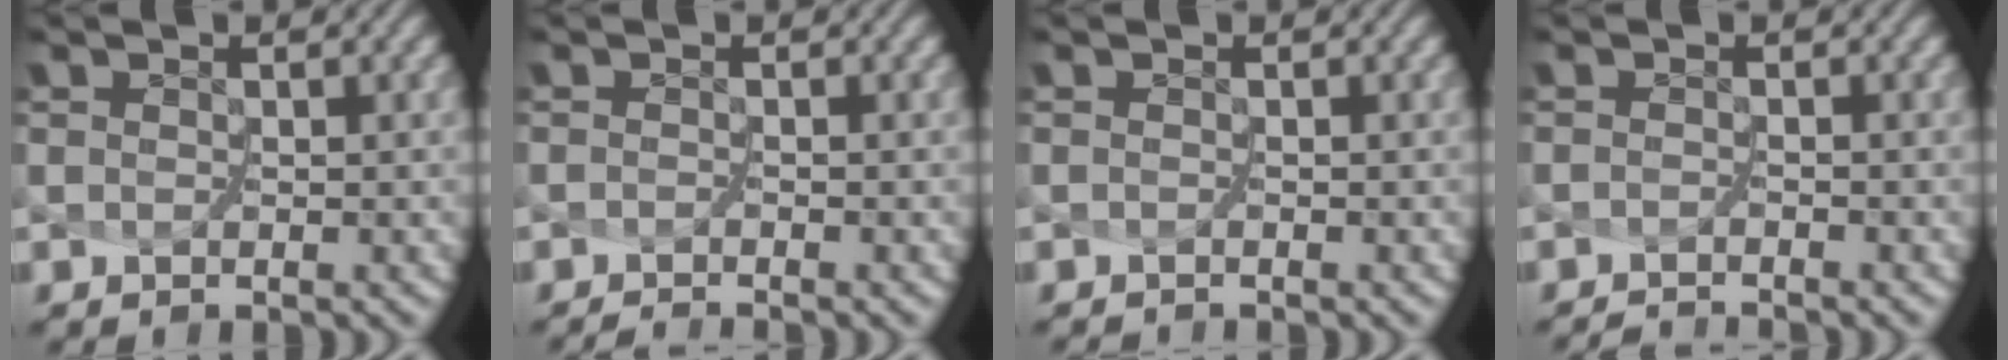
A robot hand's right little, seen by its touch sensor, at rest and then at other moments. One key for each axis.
{"total": 1.4, "fx": -1.3, "fy": -0.6, "fz": 0.1, "tx": -0.011, "ty": -0.010, "tz": -0.026}
{"total": 0.7, "fx": -0.5, "fy": -0.4, "fz": -0.3, "tx": -0.001, "ty": -0.005, "tz": -0.007}
{"total": 1.9, "fx": -1.7, "fy": -0.7, "fz": -0.3, "tx": -0.004, "ty": -0.011, "tz": -0.031}